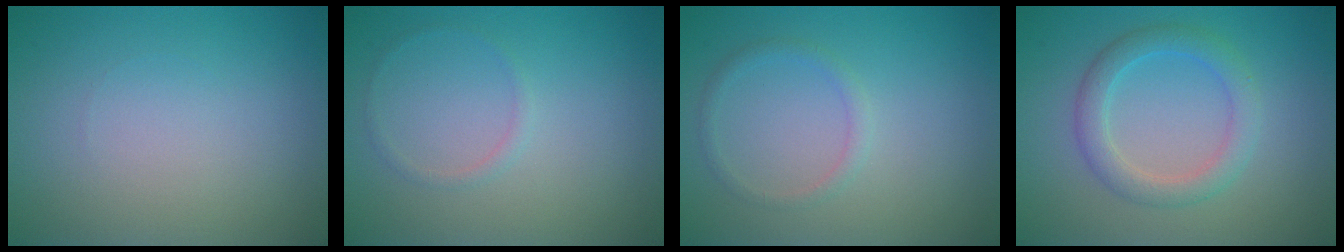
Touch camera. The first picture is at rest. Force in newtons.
{"total": 0.8, "press": 0.8, "slide": 0.1}
{"total": 1.2, "press": 1.2, "slide": 0.2}
{"total": 3.1, "press": 3.1, "slide": 0.1}